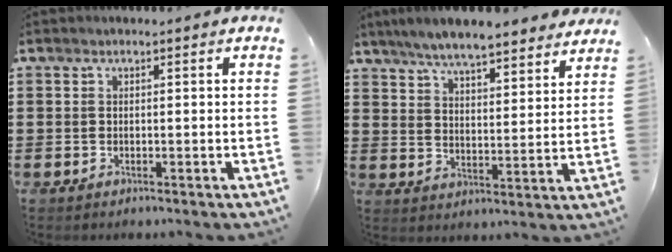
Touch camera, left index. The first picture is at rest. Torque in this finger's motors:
{"motor_torque": [1.05, -1.09, 0.51, 0.21]}